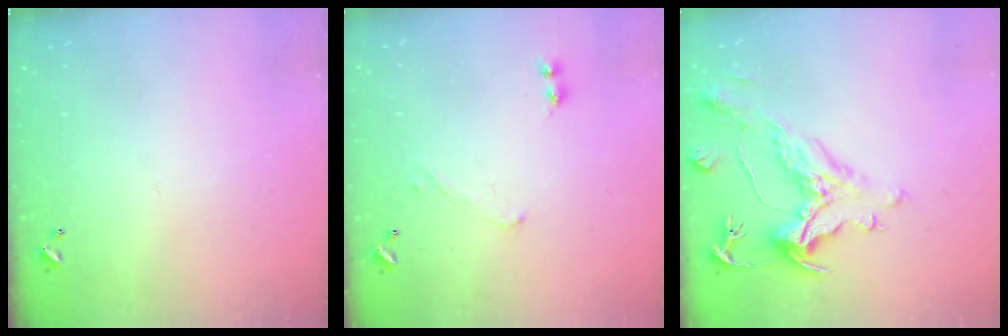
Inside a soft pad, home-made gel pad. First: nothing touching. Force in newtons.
{"total": 0.0}
{"total": 1.9, "press": 0.8, "slide": 1.8}